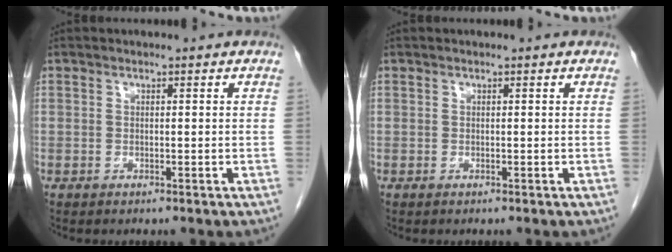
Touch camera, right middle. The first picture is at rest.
{"total": 0.0}